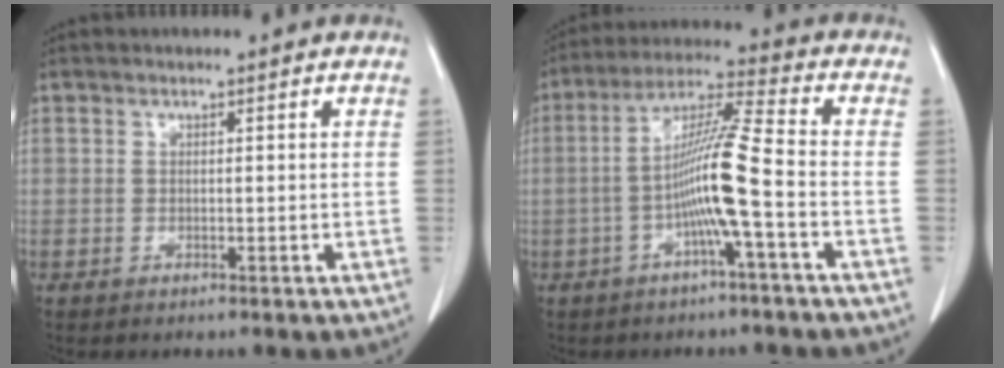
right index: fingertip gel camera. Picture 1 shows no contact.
{"total": 10.0, "force": [-2.7, -0.8, 9.6], "torque": [-0.185, 0.015, -0.055]}